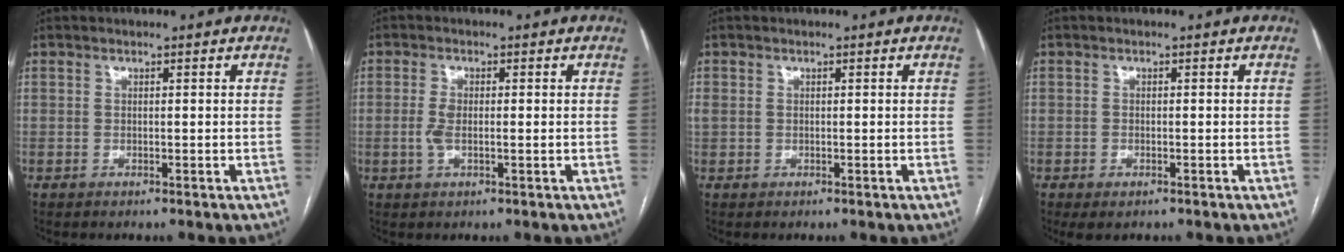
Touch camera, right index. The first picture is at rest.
{"total": 2.5, "force": [-0.2, 1.0, 2.3], "torque": [-0.057, 0.001, -0.002]}
{"total": 1.3, "force": [0.3, 1.1, 0.6], "torque": [-0.026, 0.018, 0.012]}
{"total": 1.9, "force": [-1.2, 0.9, 1.3], "torque": [-0.022, -0.003, -0.009]}